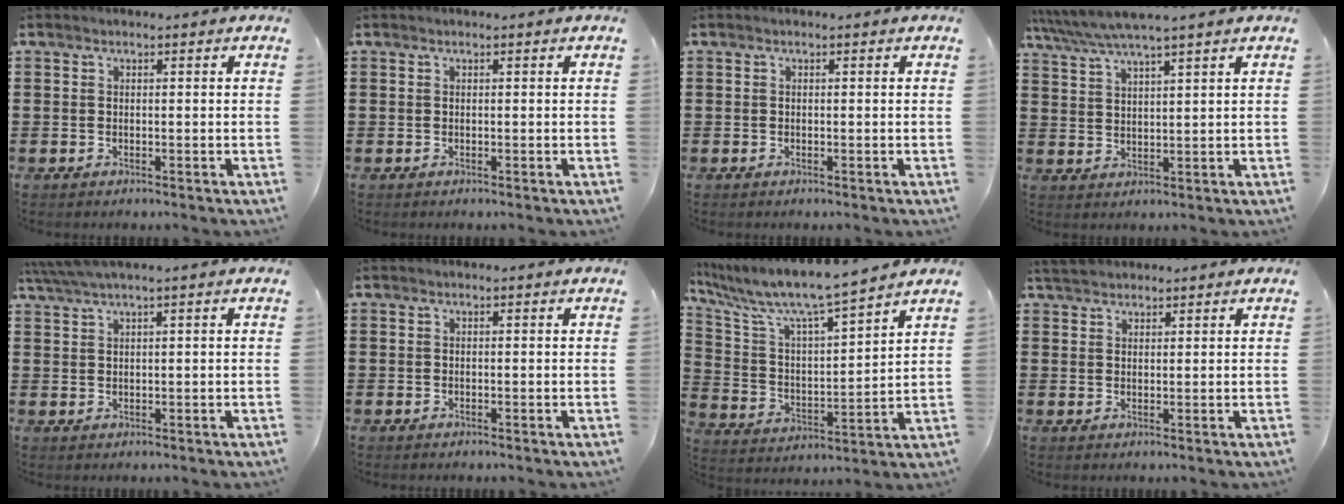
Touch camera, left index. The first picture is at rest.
{"total": 0.0}
{"total": 0.0}
{"total": 4.9, "force": [4.2, -0.1, 2.5], "torque": [-0.060, -0.016, 0.073]}
{"total": 2.3, "force": [1.4, -0.2, 1.8], "torque": [-0.035, 0.000, 0.025]}
{"total": 0.0}
{"total": 7.6, "force": [6.7, 0.1, 3.5], "torque": [-0.101, -0.052, 0.107]}
{"total": 2.2, "force": [2.1, 0.7, 0.2], "torque": [-0.010, 0.006, 0.041]}